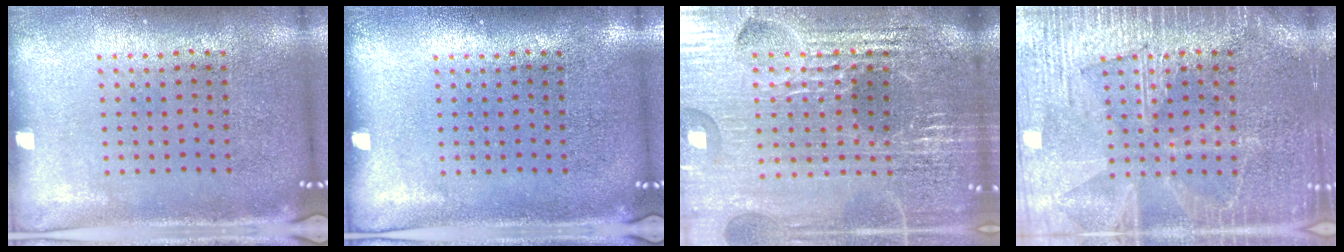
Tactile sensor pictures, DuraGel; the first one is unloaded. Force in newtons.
{"total": 0.0}
{"total": 5.3, "press": 4.8, "slide": 2.1}
{"total": 5.0, "press": 4.9, "slide": 0.6}